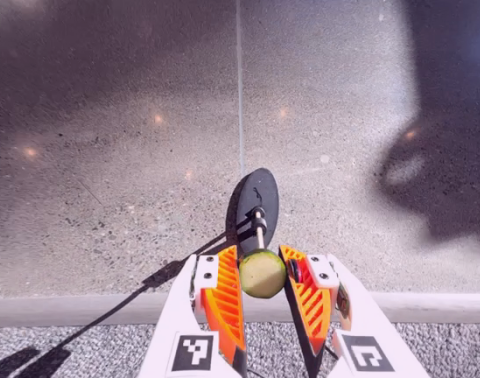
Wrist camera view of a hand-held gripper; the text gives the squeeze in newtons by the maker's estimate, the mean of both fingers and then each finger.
{"total": 8.2, "left": 7.9, "right": 8.6}